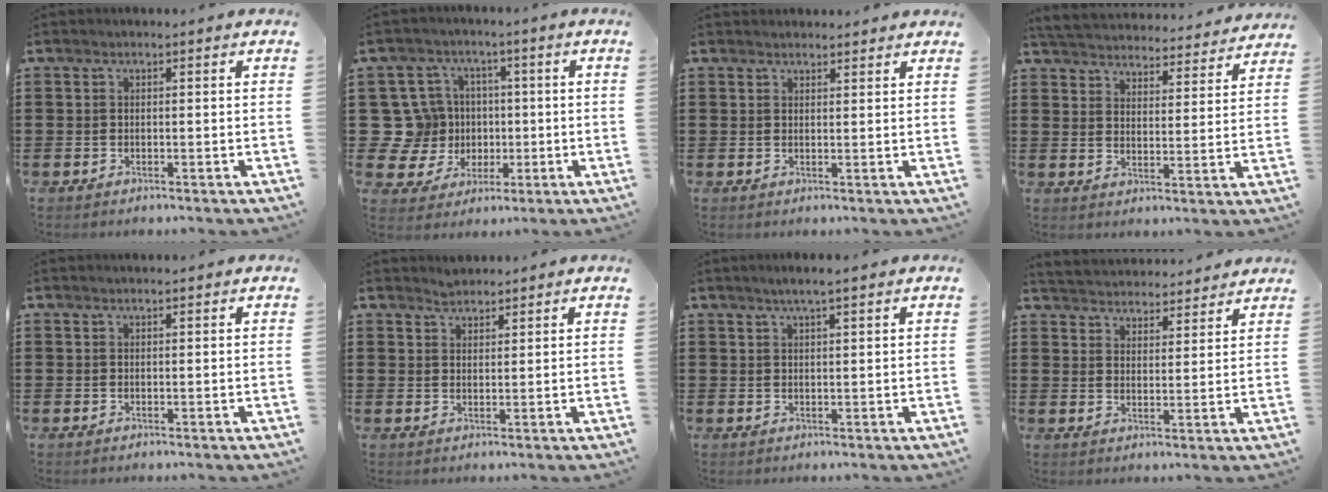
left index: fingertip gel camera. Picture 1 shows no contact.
{"total": 10.3, "force": [1.0, 9.9, 2.9], "torque": [-0.123, 0.012, 0.031]}
{"total": 1.6, "force": [1.6, 0.3, 0.0], "torque": [-0.004, 0.002, 0.032]}
{"total": 4.4, "force": [4.4, 0.0, 0.0], "torque": [-0.025, -0.035, 0.072]}
{"total": 0.7, "force": [0.6, 0.0, 0.4], "torque": [-0.009, 0.000, 0.012]}
{"total": 2.0, "force": [2.0, 0.4, 0.1], "torque": [-0.007, 0.002, 0.039]}
{"total": 2.6, "force": [1.9, 0.0, 1.8], "torque": [-0.037, 0.002, 0.034]}
{"total": 4.0, "force": [3.9, 0.2, -0.6], "torque": [-0.008, -0.022, 0.070]}